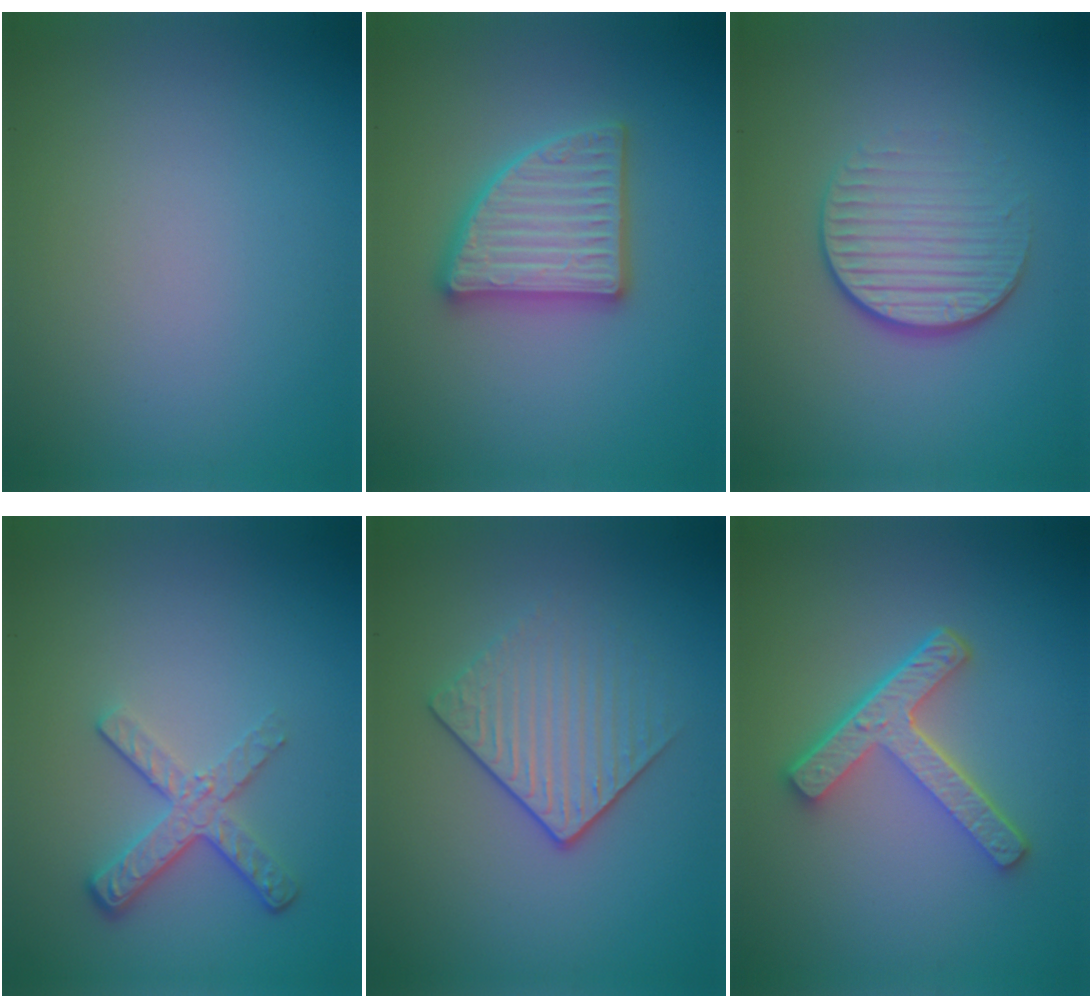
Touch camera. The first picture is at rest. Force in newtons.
{"total": 4.9, "press": 4.9, "slide": 0.7}
{"total": 4.2, "press": 2.8, "slide": 3.2}
{"total": 3.5, "press": 2.6, "slide": 2.4}
{"total": 3.7, "press": 2.8, "slide": 2.4}
{"total": 4.6, "press": 3.3, "slide": 3.1}